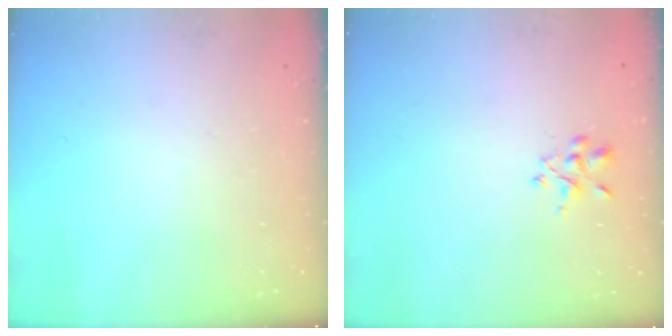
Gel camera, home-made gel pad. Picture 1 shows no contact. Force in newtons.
{"total": 2.4, "press": 2.2, "slide": 0.9}